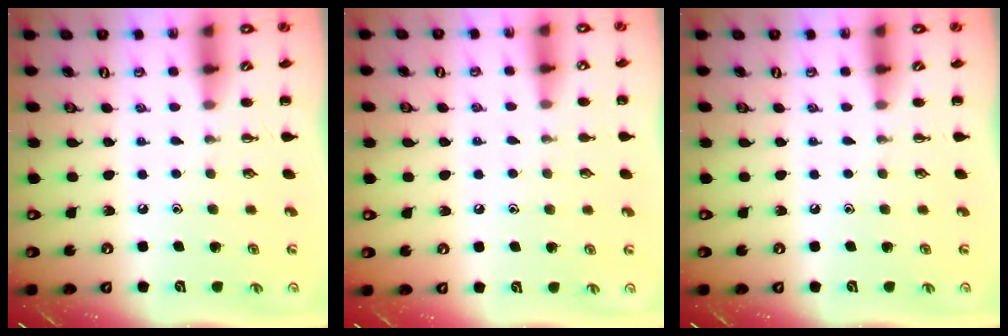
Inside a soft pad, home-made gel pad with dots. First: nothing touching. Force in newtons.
{"total": 4.1, "press": 4.0, "slide": 0.9}
{"total": 0.0}